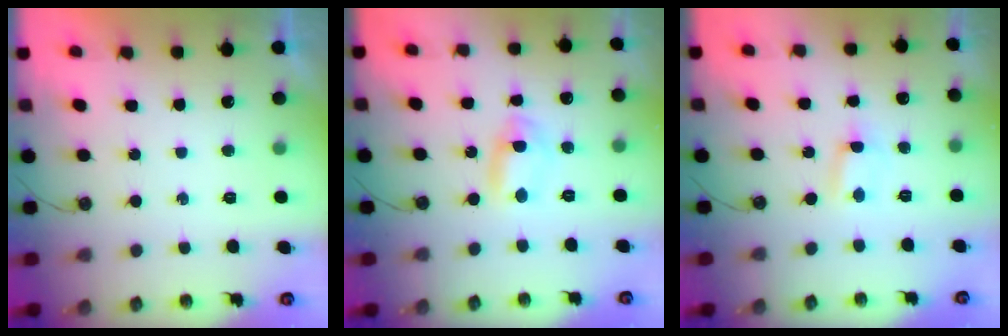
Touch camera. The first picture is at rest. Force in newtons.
{"total": 2.7, "press": 2.5, "slide": 1.2}
{"total": 0.5, "press": 0.3, "slide": 0.4}